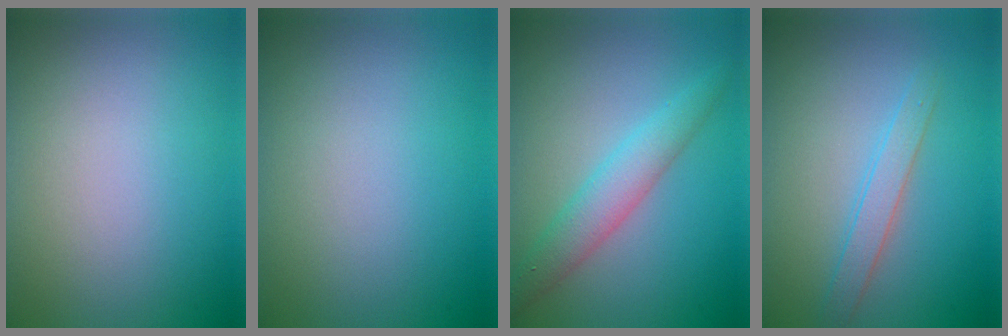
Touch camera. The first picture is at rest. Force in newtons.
{"total": 0.0}
{"total": 3.4, "press": 3.4, "slide": 0.1}
{"total": 2.0, "press": 2.0, "slide": 0.2}